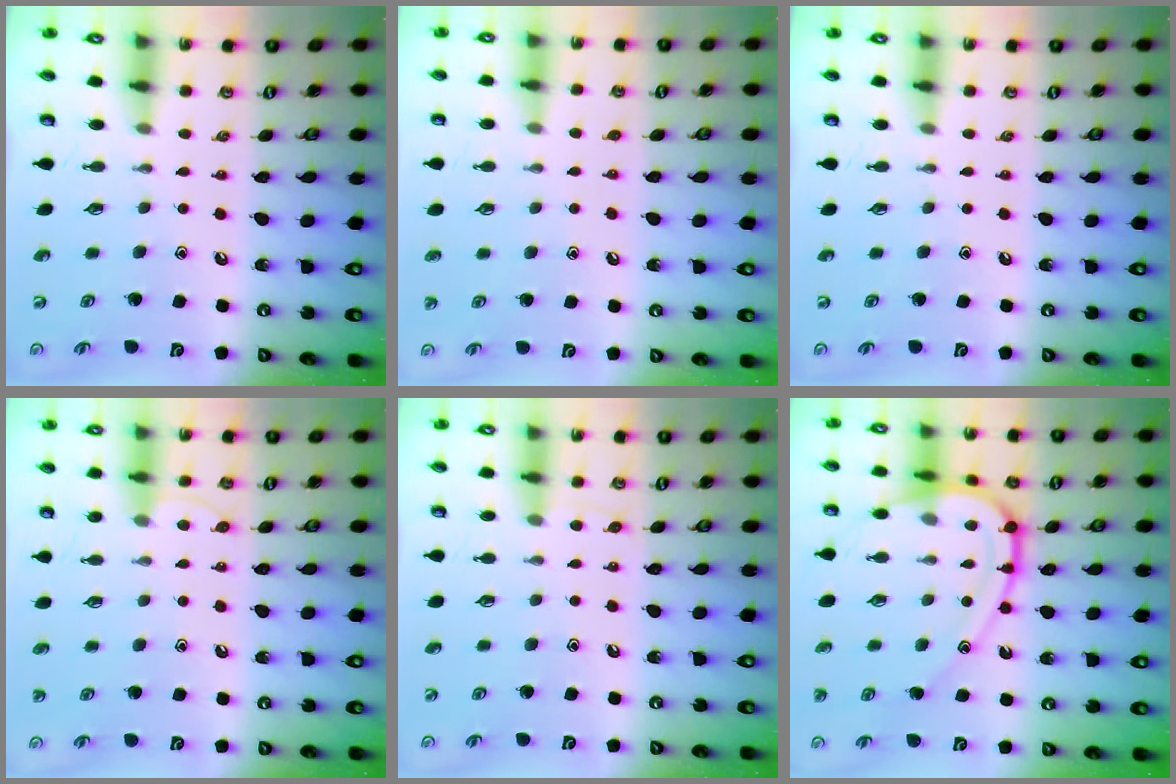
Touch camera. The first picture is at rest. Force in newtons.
{"total": 3.2, "press": 3.2, "slide": 0.5}
{"total": 0.0}
{"total": 6.7, "press": 6.7, "slide": 0.6}
{"total": 5.1, "press": 5.1, "slide": 0.7}
{"total": 14.2, "press": 14.1, "slide": 1.5}